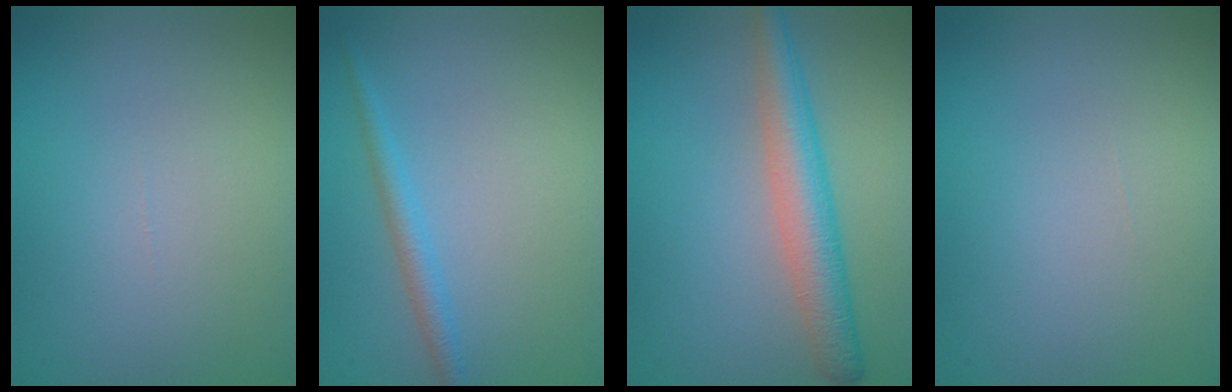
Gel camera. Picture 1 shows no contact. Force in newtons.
{"total": 1.8, "press": 1.8, "slide": 0.1}
{"total": 4.8, "press": 4.8, "slide": 0.2}
{"total": 0.0}